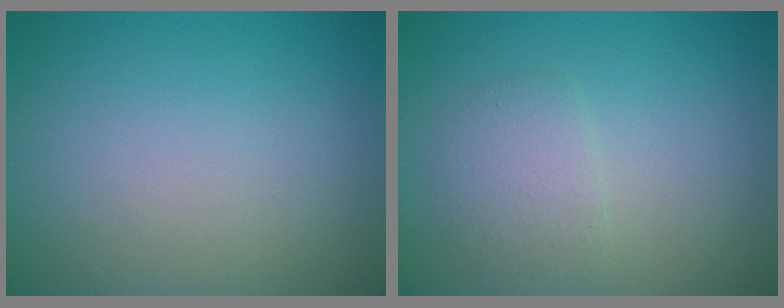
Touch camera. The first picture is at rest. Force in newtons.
{"total": 2.2, "press": 2.2, "slide": 0.1}